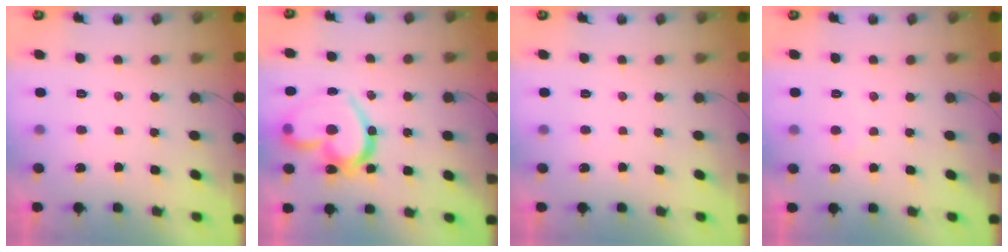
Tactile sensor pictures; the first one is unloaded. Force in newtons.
{"total": 23.3, "press": 23.2, "slide": 2.0}
{"total": 0.0}
{"total": 3.7, "press": 3.7, "slide": 0.1}